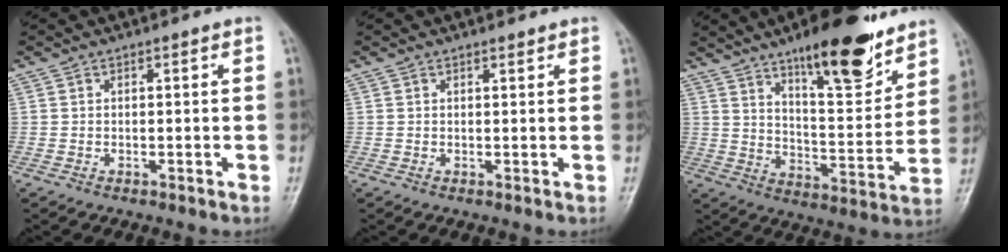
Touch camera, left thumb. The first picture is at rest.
{"total": 0.9, "force": [0.8, 0.1, 0.3], "torque": [-0.006, -0.007, 0.013]}
{"total": 18.1, "force": [12.5, 5.2, 12.1], "torque": [-0.142, -0.077, 0.198]}